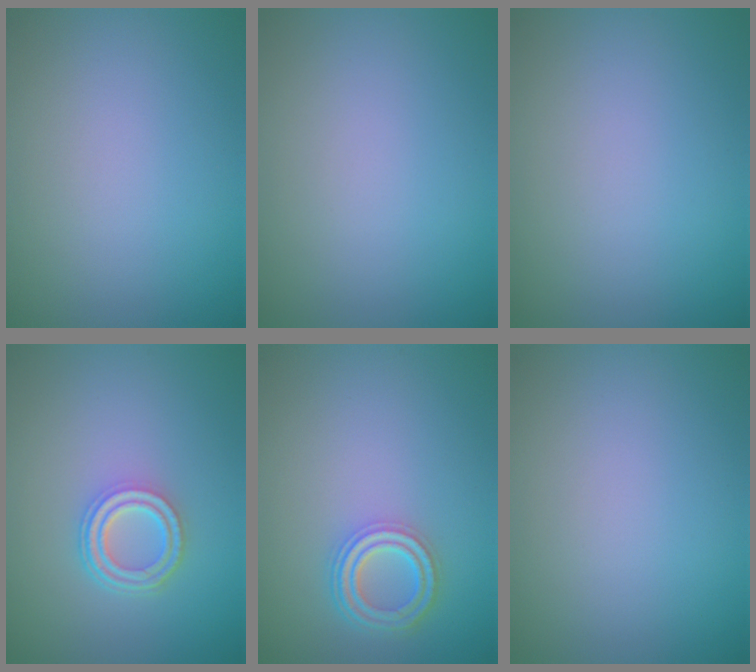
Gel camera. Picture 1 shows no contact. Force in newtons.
{"total": 0.0}
{"total": 0.0}
{"total": 3.6, "press": 2.7, "slide": 2.4}
{"total": 3.8, "press": 3.0, "slide": 2.3}
{"total": 0.0}